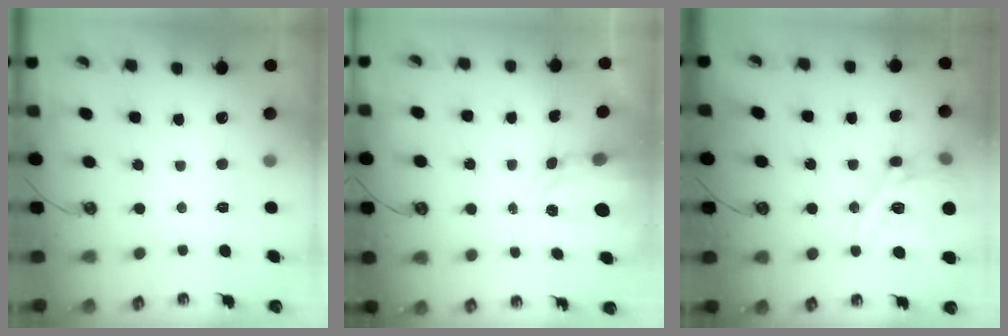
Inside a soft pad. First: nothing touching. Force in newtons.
{"total": 3.3, "press": 3.3, "slide": 0.4}
{"total": 19.6, "press": 19.5, "slide": 1.9}